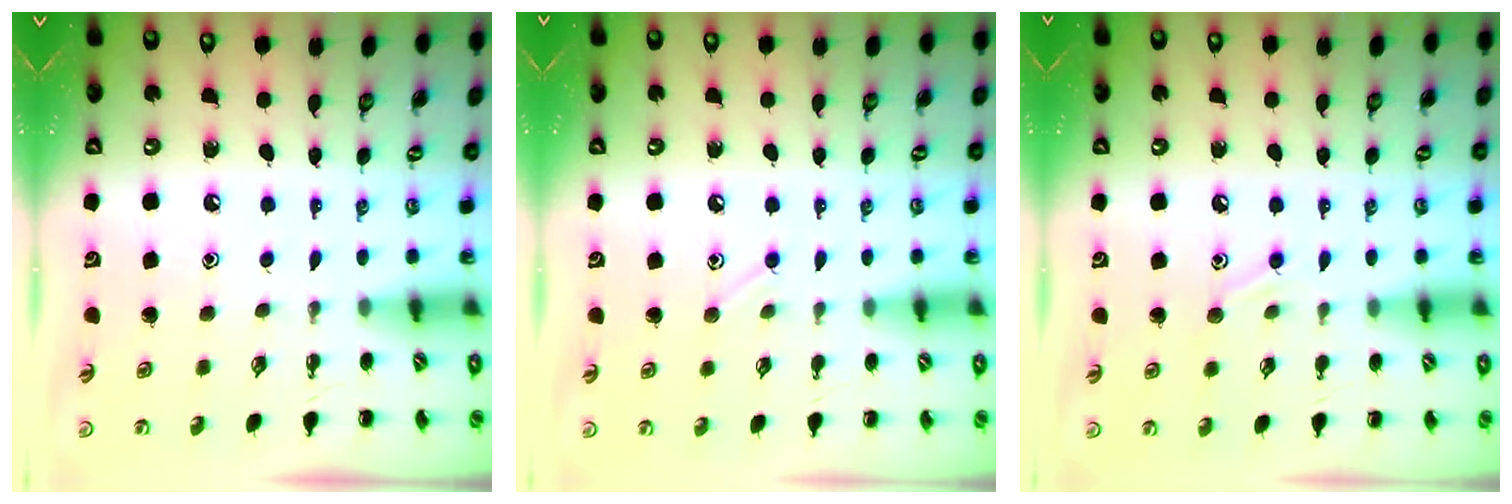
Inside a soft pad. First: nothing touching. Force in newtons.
{"total": 6.7, "press": 6.4, "slide": 2.1}
{"total": 8.3, "press": 8.1, "slide": 1.8}